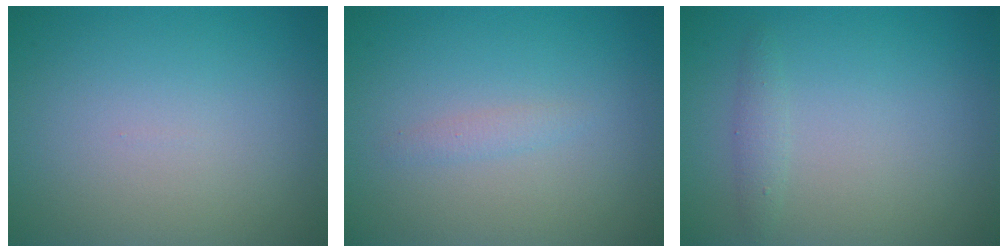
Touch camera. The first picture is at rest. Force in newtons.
{"total": 0.9, "press": 0.9, "slide": 0.0}
{"total": 1.1, "press": 1.1, "slide": 0.0}